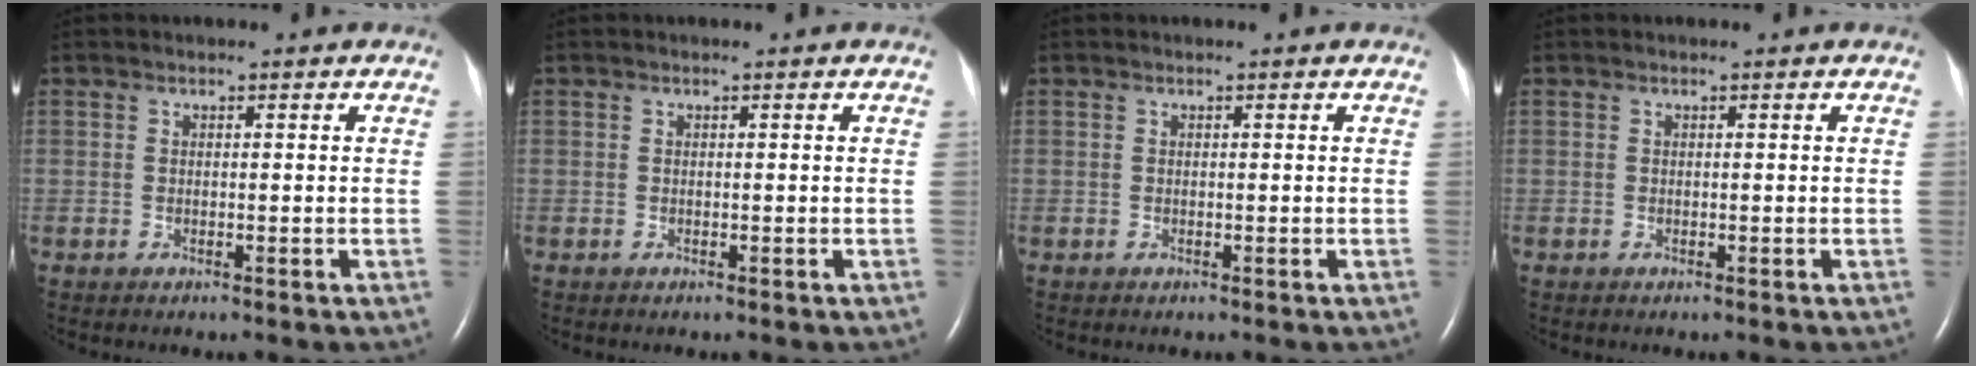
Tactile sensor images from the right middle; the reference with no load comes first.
{"total": 0.0}
{"total": 0.0}
{"total": 0.0}